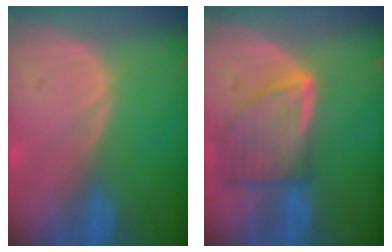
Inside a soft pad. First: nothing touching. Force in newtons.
{"total": 8.2, "press": 7.3, "slide": 3.7}